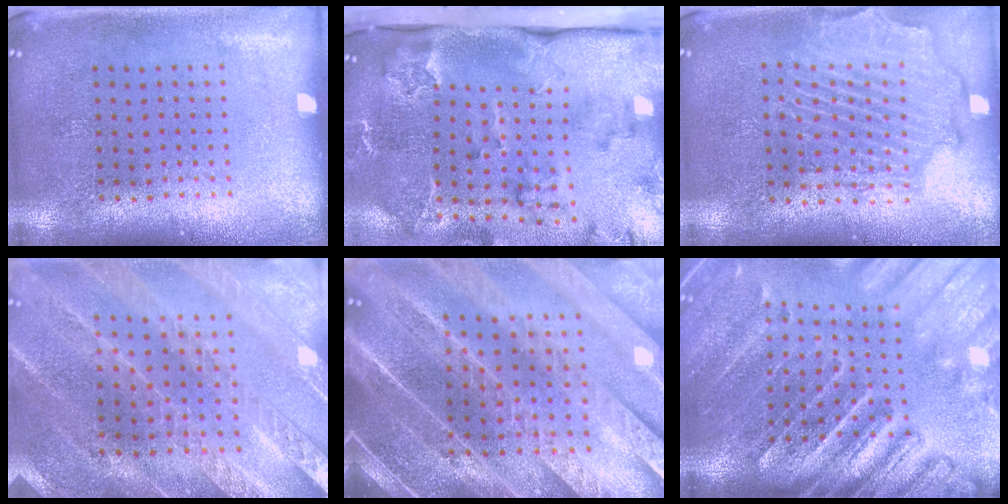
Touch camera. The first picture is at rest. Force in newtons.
{"total": 3.2, "press": 2.5, "slide": 2.0}
{"total": 2.2, "press": 2.1, "slide": 0.5}
{"total": 2.3, "press": 2.3, "slide": 0.3}
{"total": 5.6, "press": 4.7, "slide": 3.0}
{"total": 4.0, "press": 3.4, "slide": 2.1}